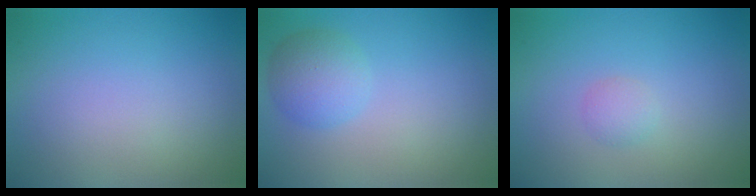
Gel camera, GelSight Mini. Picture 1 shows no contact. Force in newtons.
{"total": 3.2, "press": 3.2, "slide": 0.2}
{"total": 1.1, "press": 1.1, "slide": 0.1}